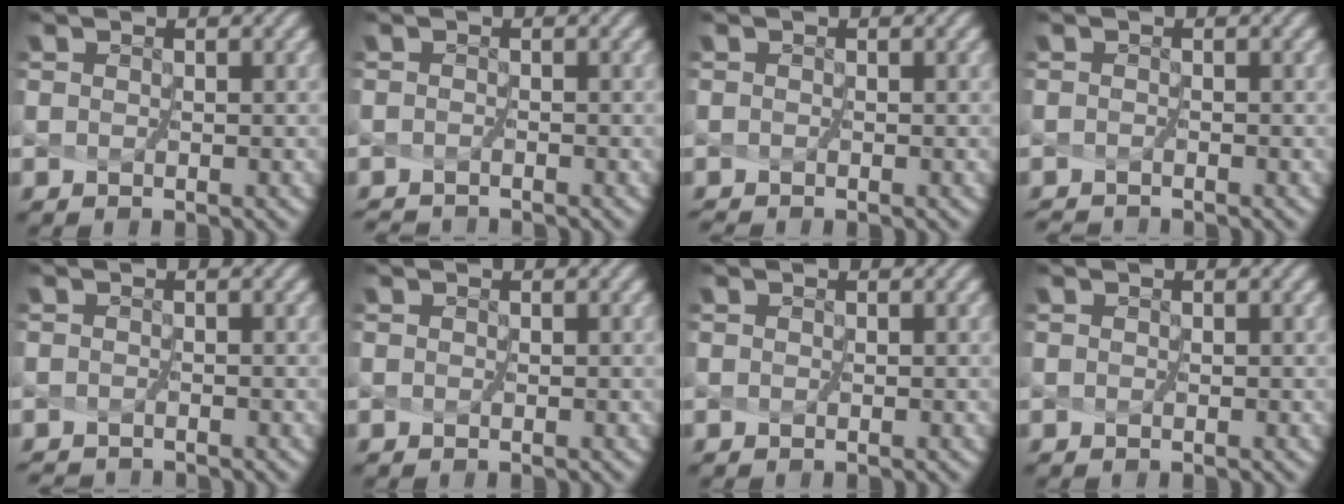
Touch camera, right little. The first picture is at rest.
{"total": 1.8, "force": [-1.8, -0.2, -0.2], "torque": [-0.003, -0.014, -0.036]}
{"total": 0.6, "force": [-0.5, -0.2, -0.2], "torque": [-0.004, -0.006, -0.010]}
{"total": 1.5, "force": [-1.4, -0.3, -0.3], "torque": [-0.004, -0.012, -0.030]}
{"total": 1.5, "force": [-1.5, -0.2, -0.3], "torque": [-0.003, -0.013, -0.030]}
{"total": 0.0}
{"total": 0.0}
{"total": 0.0}